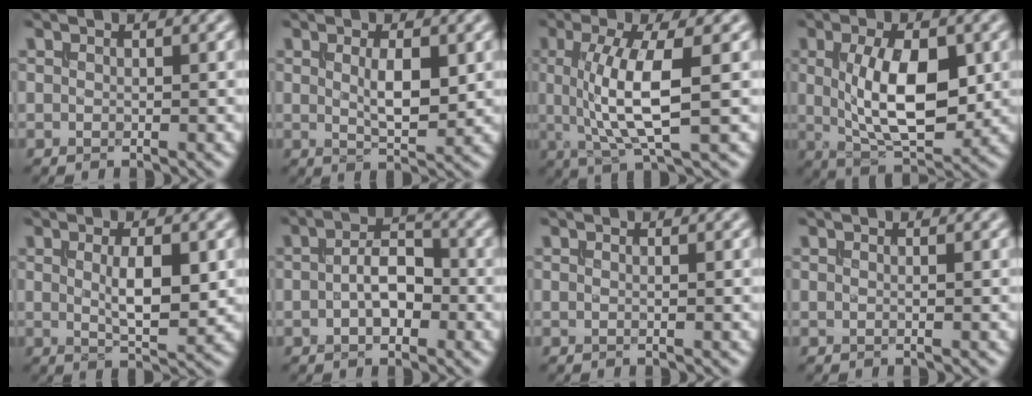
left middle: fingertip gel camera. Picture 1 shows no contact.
{"total": 3.2, "force": [0.5, 1.0, 3.0], "torque": [-0.062, -0.004, 0.014]}
{"total": 6.6, "force": [0.4, 1.5, 6.4], "torque": [-0.124, -0.001, 0.009]}
{"total": 8.2, "force": [0.6, 3.6, 7.4], "torque": [-0.135, -0.007, 0.016]}
{"total": 4.1, "force": [0.3, 1.1, 3.9], "torque": [-0.076, -0.003, 0.011]}
{"total": 3.7, "force": [-0.7, 2.0, 3.0], "torque": [-0.058, 0.005, -0.017]}
{"total": 0.0}
{"total": 0.0}